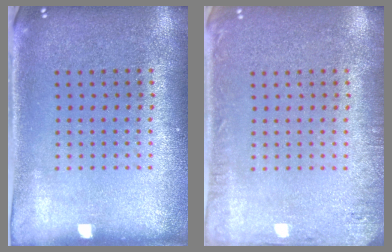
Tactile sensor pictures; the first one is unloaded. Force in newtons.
{"total": 1.7, "press": 1.7, "slide": 0.2}